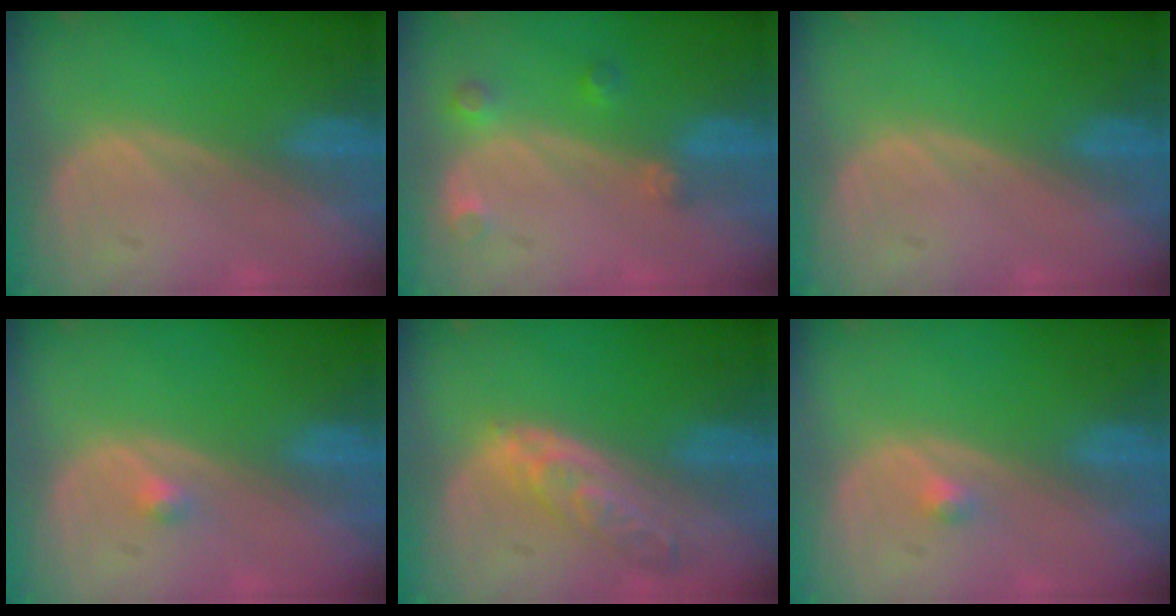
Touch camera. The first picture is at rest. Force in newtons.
{"total": 2.6, "press": 2.6, "slide": 0.5}
{"total": 0.0}
{"total": 1.1, "press": 0.9, "slide": 0.5}
{"total": 5.8, "press": 5.3, "slide": 2.3}
{"total": 1.1, "press": 0.9, "slide": 0.5}